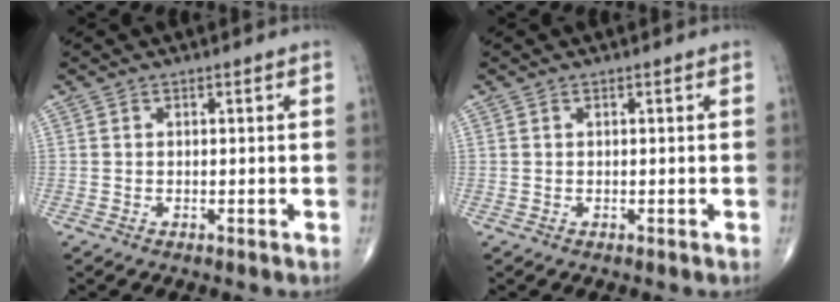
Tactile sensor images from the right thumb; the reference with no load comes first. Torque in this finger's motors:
{"motor_torque": [-0.01, 0.19, -0.23, -0.42, 0.01]}